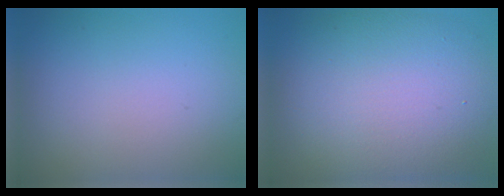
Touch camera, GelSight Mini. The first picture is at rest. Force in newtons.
{"total": 12.2, "press": 12.2, "slide": 0.3}